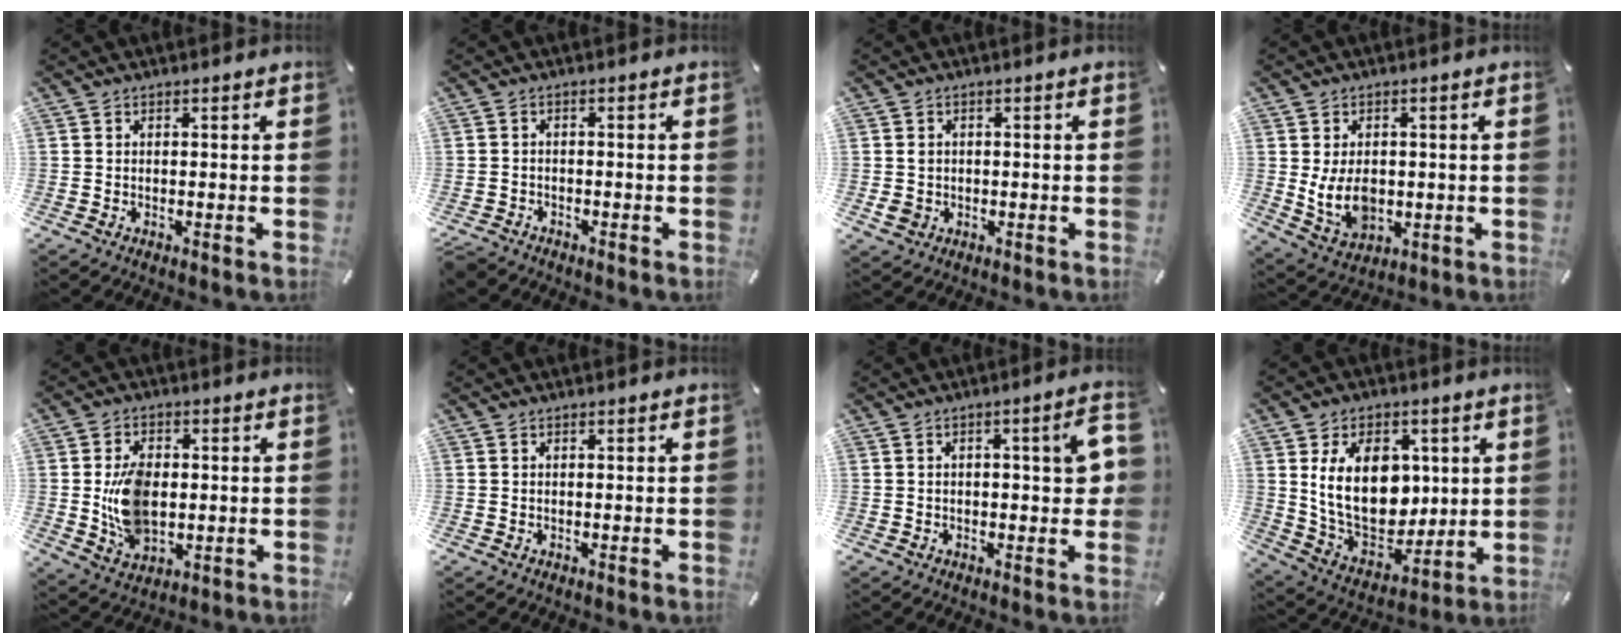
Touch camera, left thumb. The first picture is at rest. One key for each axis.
{"total": 2.2, "fx": -1.8, "fy": 1.1, "fz": 0.5, "tx": -0.016, "ty": 0.008, "tz": -0.039}
{"total": 2.3, "fx": -0.3, "fy": 2.2, "fz": 0.8, "tx": -0.022, "ty": 0.001, "tz": -0.008}
{"total": 8.4, "fx": -0.3, "fy": 6.3, "fz": 5.6, "tx": -0.117, "ty": -0.002, "tz": -0.005}
{"total": 11.5, "fx": -0.2, "fy": 8.0, "fz": 8.2, "tx": -0.170, "ty": 0.004, "tz": -0.003}
{"total": 0.0}
{"total": 7.5, "fx": 0.6, "fy": 2.8, "fz": 6.9, "tx": -0.089, "ty": -0.001, "tz": 0.007}
{"total": 18.5, "fx": 3.5, "fy": 13.4, "fz": 12.2, "tx": -0.224, "ty": -0.019, "tz": 0.067}